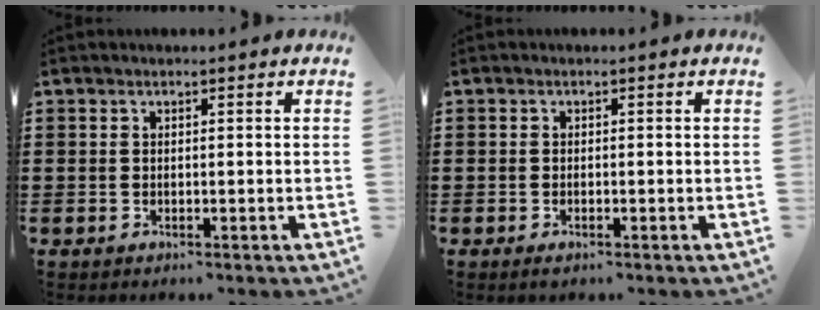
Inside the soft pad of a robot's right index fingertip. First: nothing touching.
{"total": 0.5, "force": [-0.3, 0.1, 0.4], "torque": [-0.008, -0.005, -0.005]}